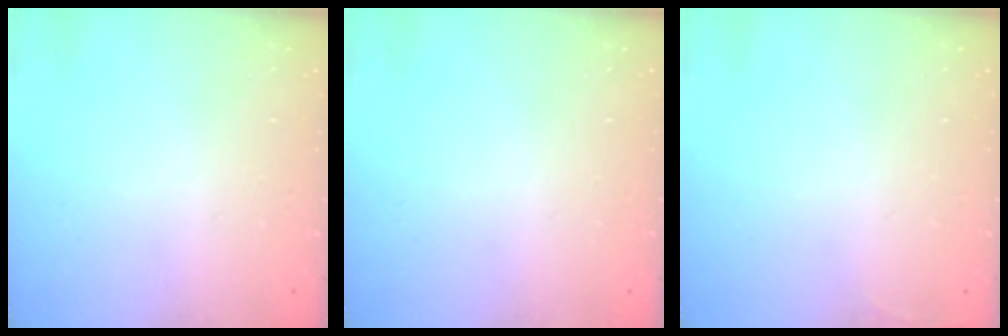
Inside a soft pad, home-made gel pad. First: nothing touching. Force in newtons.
{"total": 0.0}
{"total": 2.7, "press": 2.6, "slide": 1.0}